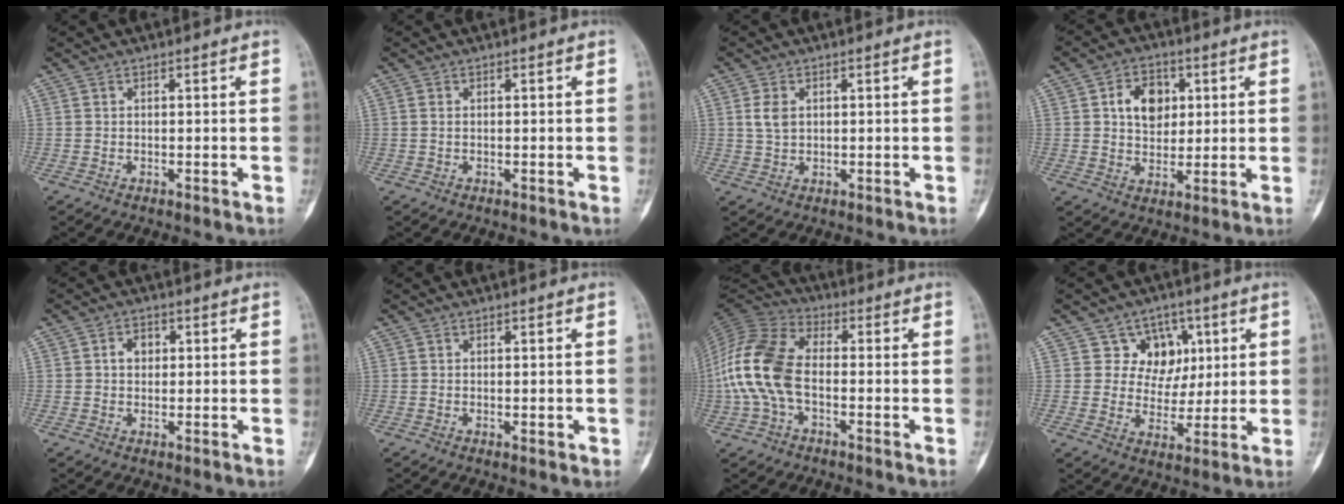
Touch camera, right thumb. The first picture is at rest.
{"total": 0.6, "force": [0.0, 0.4, 0.5], "torque": [-0.011, 0.000, 0.001]}
{"total": 3.4, "force": [0.7, 2.3, 2.3], "torque": [-0.040, 0.000, 0.017]}
{"total": 8.7, "force": [2.3, 6.4, 5.4], "torque": [-0.052, -0.005, 0.039]}
{"total": 3.0, "force": [0.6, 2.4, 1.8], "torque": [-0.015, 0.007, 0.007]}
{"total": 1.4, "force": [-0.2, 0.6, 1.3], "torque": [-0.012, -0.002, -0.002]}
{"total": 14.3, "force": [-2.1, 8.5, 11.3], "torque": [-0.250, 0.033, -0.046]}
{"total": 9.1, "force": [3.5, 7.7, 3.4], "torque": [-0.004, -0.007, 0.056]}